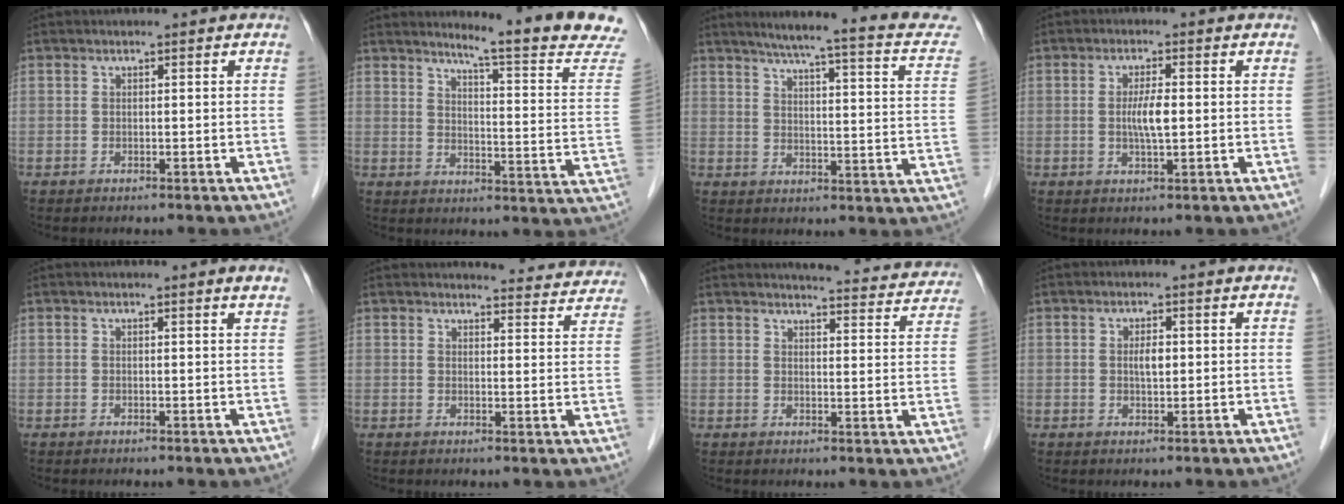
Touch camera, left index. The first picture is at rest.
{"total": 16.4, "force": [14.6, -0.9, 7.4], "torque": [-0.099, -0.083, 0.168]}
{"total": 19.1, "force": [15.7, 1.5, 10.7], "torque": [-0.144, -0.018, 0.176]}
{"total": 3.7, "force": [-0.1, 0.6, 3.6], "torque": [-0.071, -0.002, -0.002]}
{"total": 0.9, "force": [0.7, -0.2, 0.6], "torque": [-0.018, -0.005, 0.011]}
{"total": 11.1, "force": [10.9, 1.8, 1.2], "torque": [0.014, -0.028, 0.100]}
{"total": 14.9, "force": [14.4, 2.2, 3.4], "torque": [-0.018, -0.041, 0.143]}
{"total": 2.1, "force": [0.2, 0.8, 1.9], "torque": [-0.036, 0.001, 0.005]}